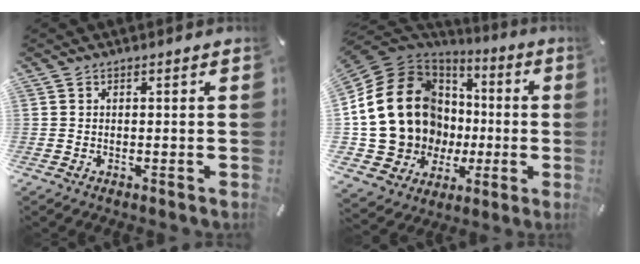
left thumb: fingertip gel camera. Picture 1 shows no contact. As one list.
[{"total": 21.5, "force": [0.3, 18.5, 11.1], "torque": [-0.257, -0.027, 0.042]}]